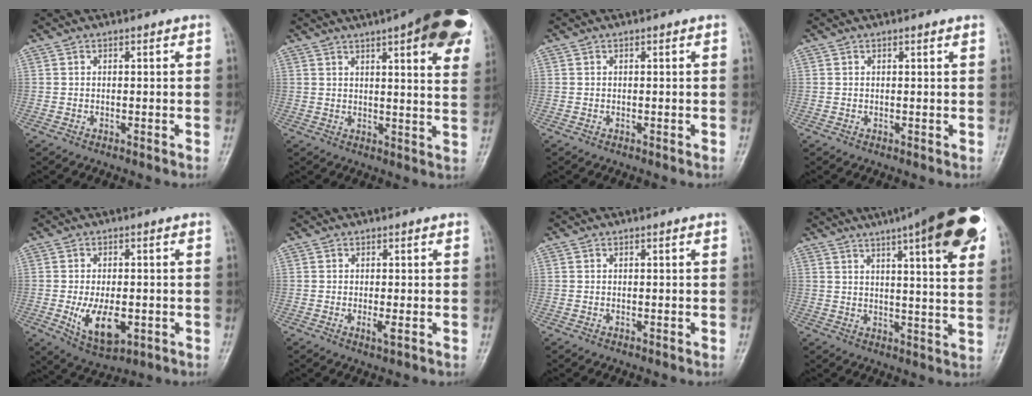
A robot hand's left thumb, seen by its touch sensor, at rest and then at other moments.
{"total": 22.0, "force": [11.9, 5.7, 17.6], "torque": [-0.211, -0.014, 0.138]}
{"total": 0.0}
{"total": 0.7, "force": [0.5, -0.1, 0.4], "torque": [-0.011, -0.001, 0.009]}
{"total": 9.1, "force": [-2.1, 4.8, 7.5], "torque": [-0.120, -0.009, -0.023]}
{"total": 2.0, "force": [-0.2, 0.4, 2.0], "torque": [-0.033, -0.004, -0.004]}
{"total": 0.0}
{"total": 23.1, "force": [13.0, 4.7, 18.4], "torque": [-0.244, -0.018, 0.165]}